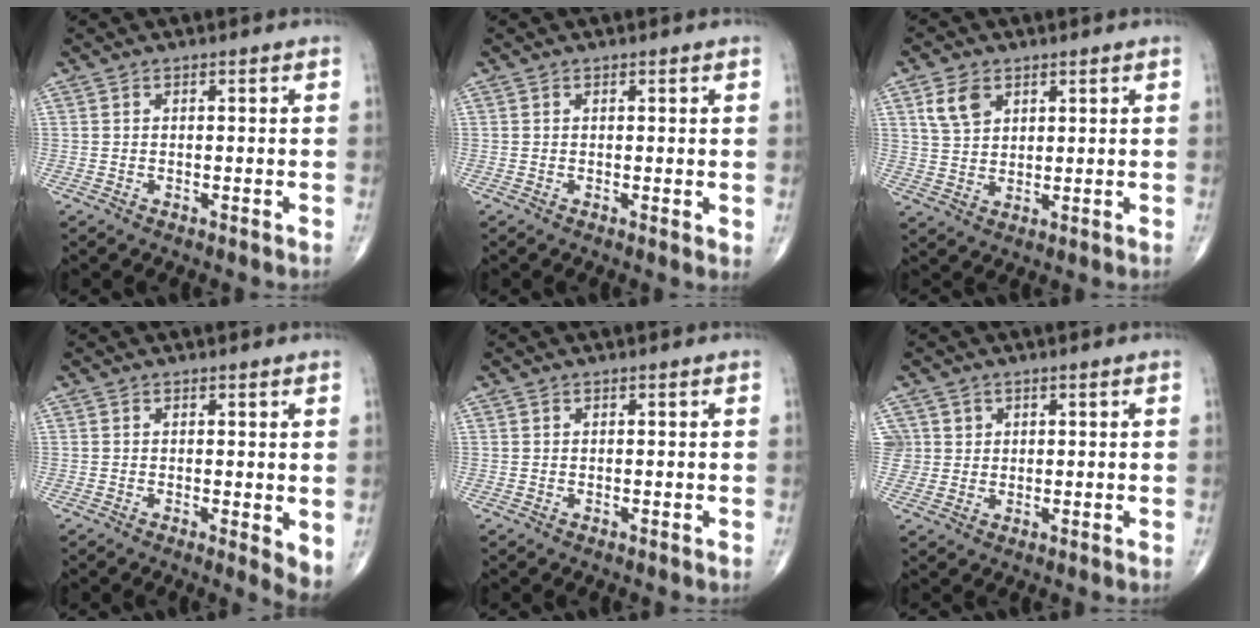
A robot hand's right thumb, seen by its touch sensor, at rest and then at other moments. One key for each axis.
{"total": 1.1, "fx": 0.3, "fy": 0.4, "fz": 1.0, "tx": -0.016, "ty": -0.005, "tz": 0.002}
{"total": 6.0, "fx": 2.8, "fy": 4.1, "fz": 3.3, "tx": -0.049, "ty": -0.008, "tz": 0.057}
{"total": 3.7, "fx": 0.2, "fy": 1.2, "fz": 3.5, "tx": -0.049, "ty": -0.013, "tz": 0.001}
{"total": 0.0}
{"total": 3.5, "fx": 1.3, "fy": 3.2, "fz": -0.1, "tx": 0.032, "ty": -0.004, "tz": 0.020}